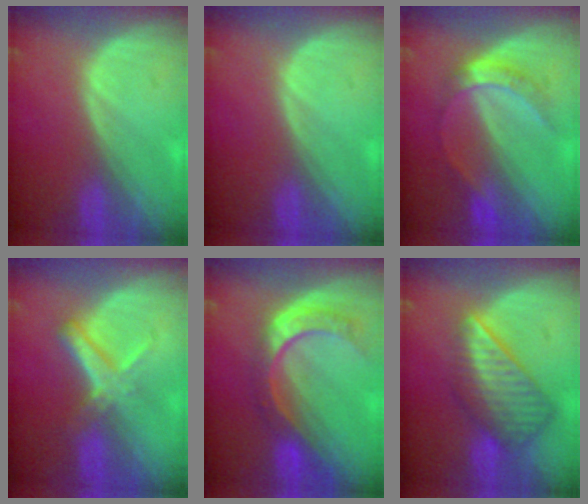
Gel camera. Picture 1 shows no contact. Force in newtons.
{"total": 0.0}
{"total": 5.0, "press": 4.8, "slide": 1.5}
{"total": 5.6, "press": 5.1, "slide": 2.2}
{"total": 8.7, "press": 7.2, "slide": 4.9}
{"total": 8.8, "press": 7.7, "slide": 4.4}